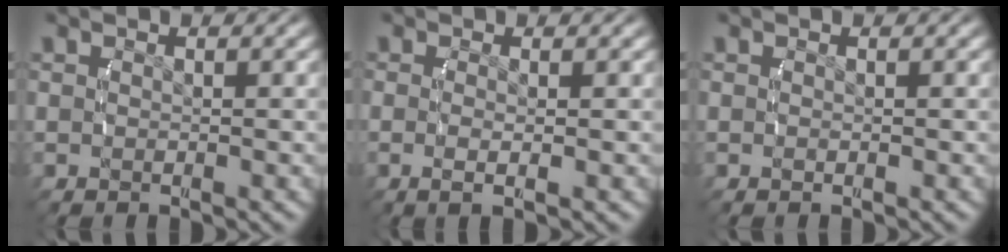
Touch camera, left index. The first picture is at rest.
{"total": 1.8, "force": [-0.5, 0.3, 1.7], "torque": [-0.049, -0.012, -0.002]}
{"total": 0.0}